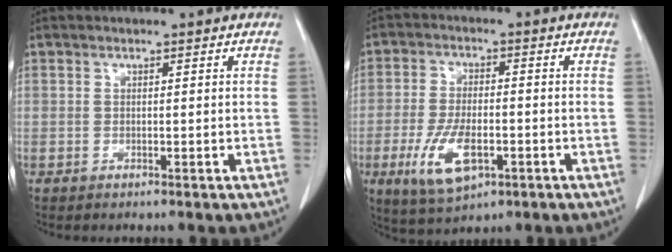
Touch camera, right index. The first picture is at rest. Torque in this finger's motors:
{"motor_torque": [1.34, -0.56, 0.29, 0.08]}